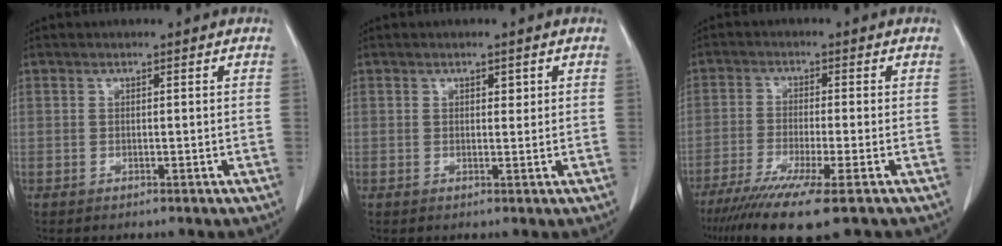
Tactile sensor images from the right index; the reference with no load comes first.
{"total": 1.1, "force": [0.6, 0.6, 0.8], "torque": [-0.010, -0.002, 0.008]}
{"total": 10.9, "force": [-7.2, 0.1, 8.1], "torque": [-0.138, -0.030, -0.118]}